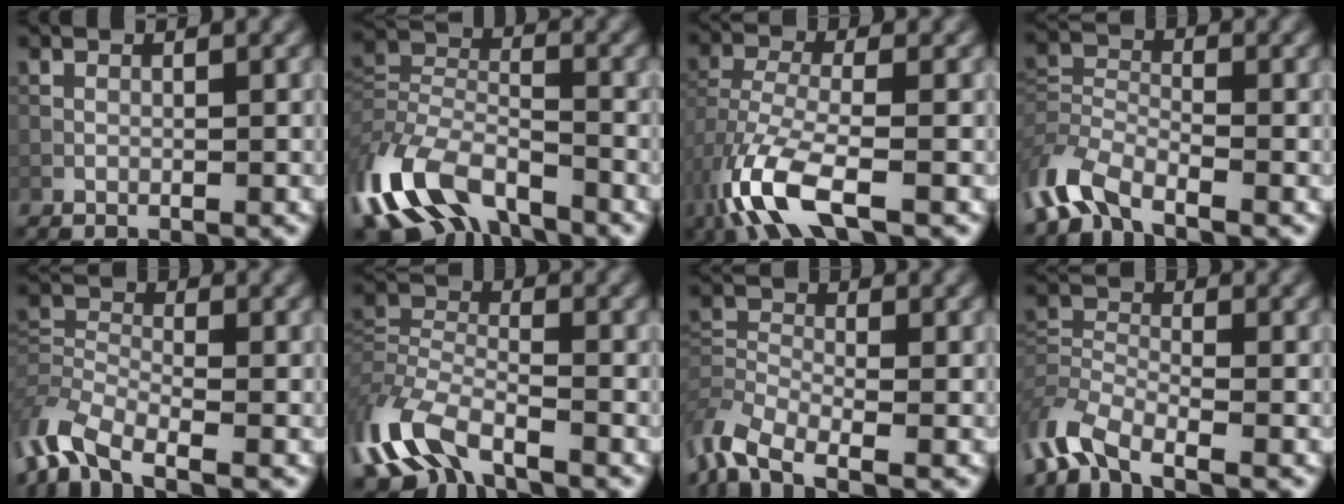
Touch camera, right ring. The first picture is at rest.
{"total": 11.9, "force": [-6.9, 6.5, 7.2], "torque": [-0.152, -0.010, -0.139]}
{"total": 7.6, "force": [-4.0, 3.2, 5.6], "torque": [-0.136, -0.010, -0.089]}
{"total": 5.6, "force": [-4.0, 2.5, 2.9], "torque": [-0.063, -0.005, -0.094]}
{"total": 6.3, "force": [-4.3, 2.8, 3.6], "torque": [-0.076, -0.005, -0.098]}
{"total": 8.4, "force": [-5.2, 4.1, 5.1], "torque": [-0.114, -0.009, -0.112]}
{"total": 5.6, "force": [-3.8, 2.6, 3.2], "torque": [-0.071, -0.006, -0.088]}
{"total": 5.6, "force": [-4.0, 2.5, 3.1], "torque": [-0.066, -0.006, -0.093]}